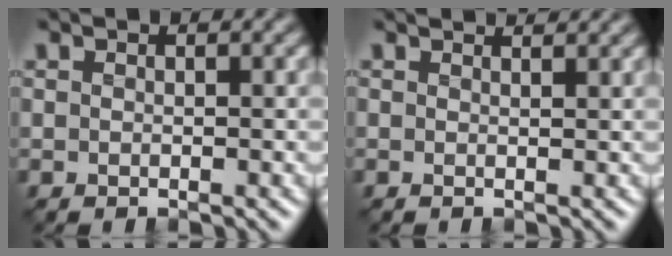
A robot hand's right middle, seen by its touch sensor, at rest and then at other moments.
{"total": 1.9, "force": [1.8, 0.3, 0.6], "torque": [-0.009, -0.001, 0.016]}